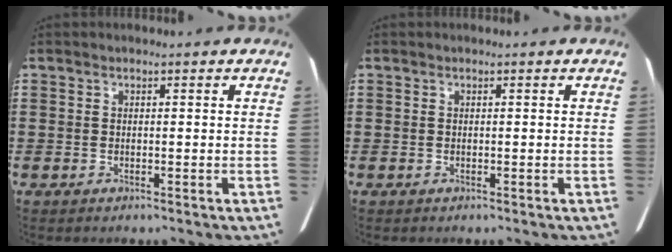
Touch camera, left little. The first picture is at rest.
{"total": 0.0}